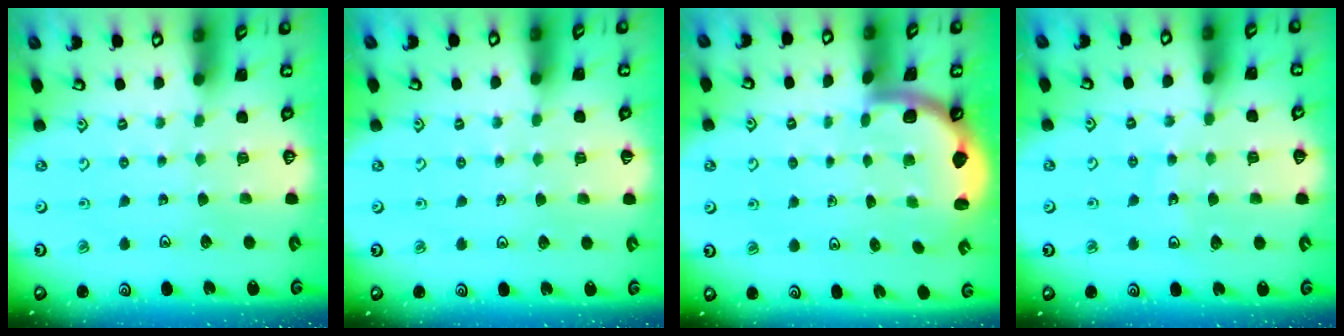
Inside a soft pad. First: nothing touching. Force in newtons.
{"total": 2.1, "press": 2.1, "slide": 0.4}
{"total": 1.6, "press": 1.6, "slide": 0.1}
{"total": 8.6, "press": 7.9, "slide": 3.2}